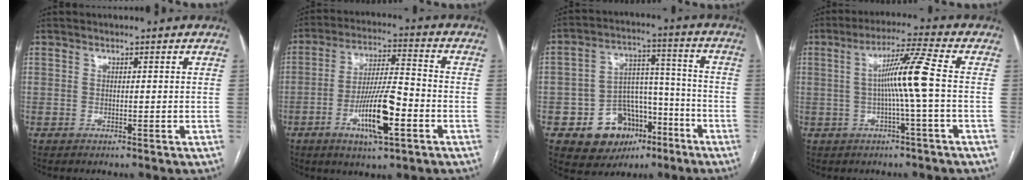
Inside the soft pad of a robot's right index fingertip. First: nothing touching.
{"total": 11.8, "force": [-4.4, 1.9, 10.8], "torque": [-0.199, -0.004, -0.076]}
{"total": 12.6, "force": [-6.4, 9.1, 6.0], "torque": [-0.086, 0.038, -0.088]}
{"total": 8.1, "force": [-0.3, -1.5, 7.9], "torque": [-0.144, 0.011, -0.002]}